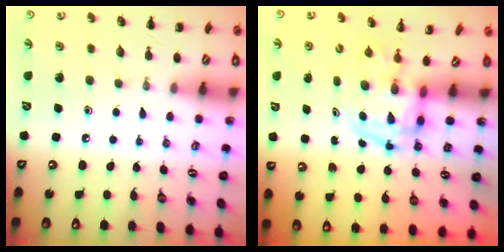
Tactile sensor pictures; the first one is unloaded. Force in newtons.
{"total": 3.8, "press": 3.8, "slide": 0.6}